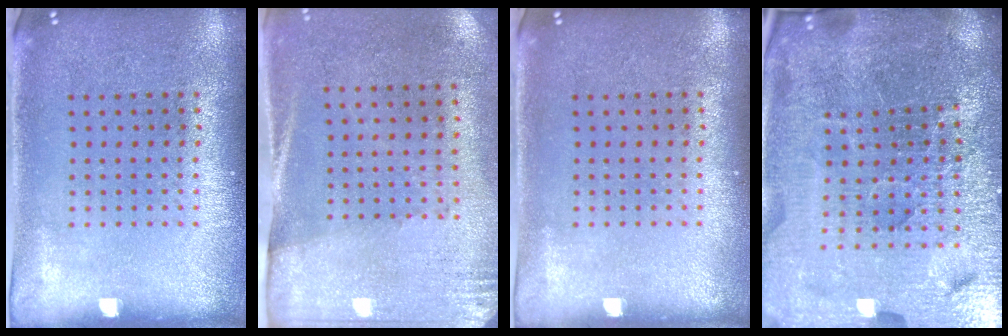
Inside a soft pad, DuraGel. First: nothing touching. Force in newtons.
{"total": 2.7, "press": 2.4, "slide": 1.4}
{"total": 0.0}
{"total": 5.8, "press": 5.3, "slide": 2.4}